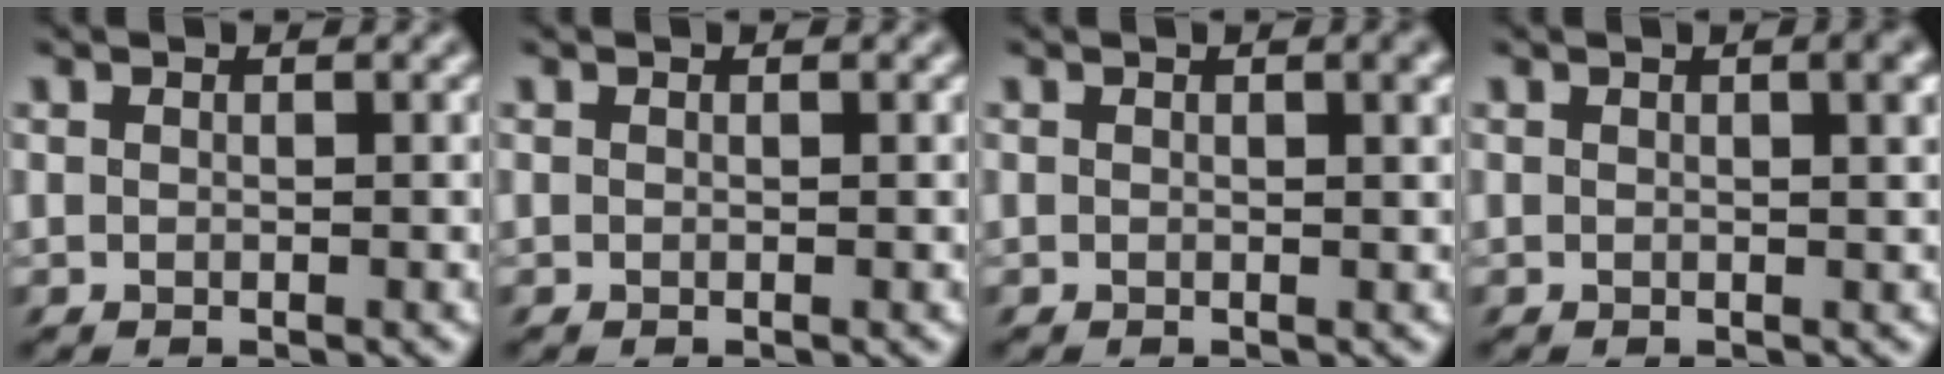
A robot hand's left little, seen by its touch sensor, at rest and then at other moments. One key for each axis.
{"total": 0.0}
{"total": 2.6, "fx": 1.1, "fy": 1.2, "fz": 2.0, "tx": -0.035, "ty": -0.001, "tz": 0.021}
{"total": 3.3, "fx": 1.3, "fy": 1.4, "fz": 2.7, "tx": -0.044, "ty": 0.000, "tz": 0.027}